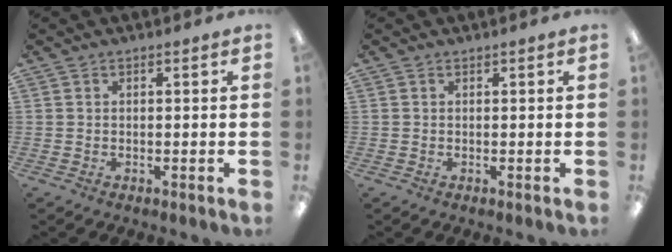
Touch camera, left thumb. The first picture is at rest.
{"total": 0.0}